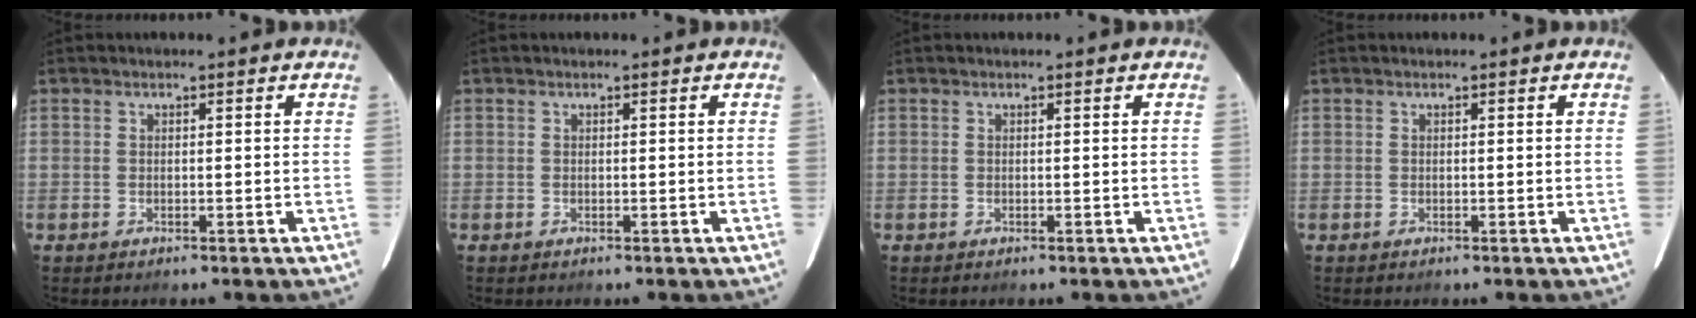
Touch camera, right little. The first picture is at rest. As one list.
[{"total": 0.0}, {"total": 0.0}, {"total": 0.0}]